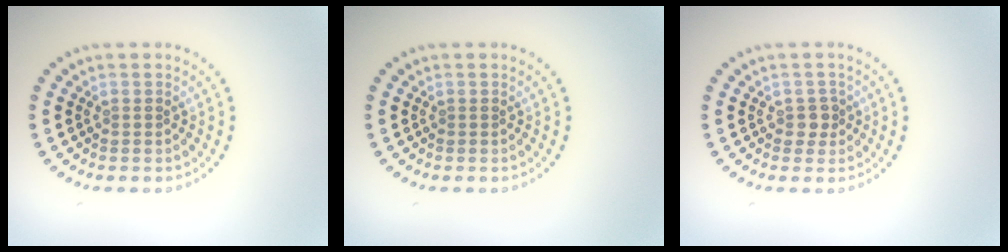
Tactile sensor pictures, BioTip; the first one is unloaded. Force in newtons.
{"total": 0.0}
{"total": 1.4, "press": 1.1, "slide": 0.8}